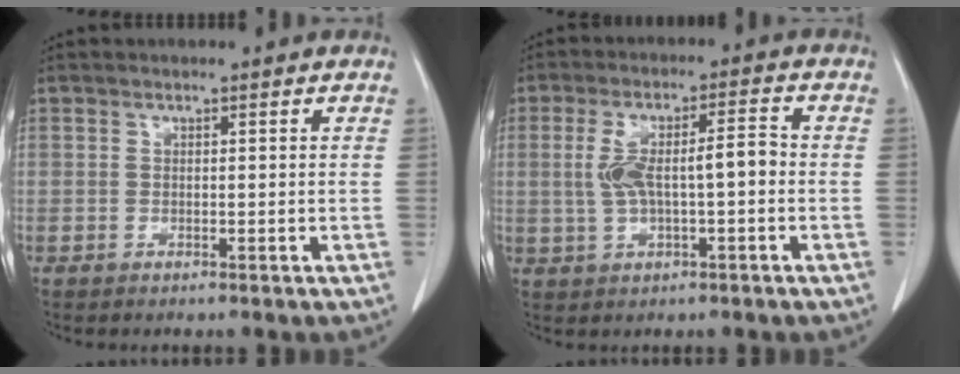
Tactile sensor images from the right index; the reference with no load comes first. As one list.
[{"total": 7.8, "force": [-0.2, 2.0, 7.5], "torque": [-0.149, 0.026, 0.004]}]